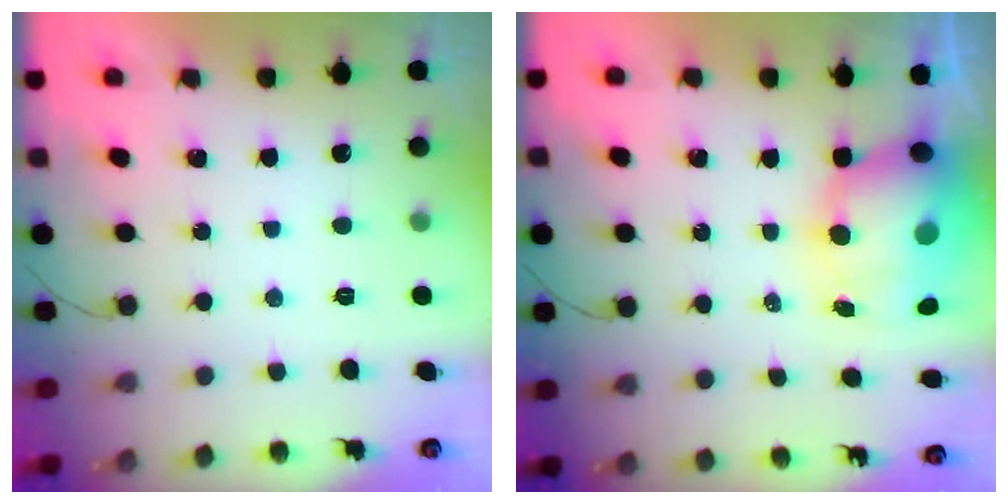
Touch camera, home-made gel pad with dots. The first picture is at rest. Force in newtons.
{"total": 12.5, "press": 12.1, "slide": 3.4}